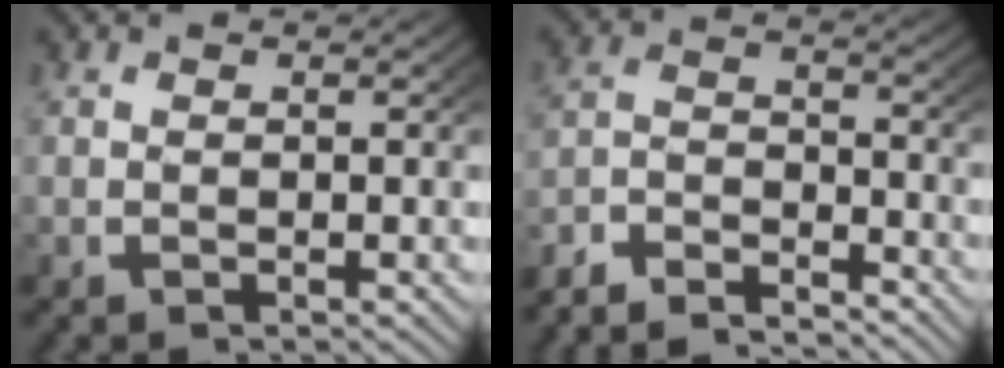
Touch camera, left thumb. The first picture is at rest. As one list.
[{"total": 5.3, "force": [-4.7, 1.8, 1.5], "torque": [-0.019, -0.014, -0.088]}]